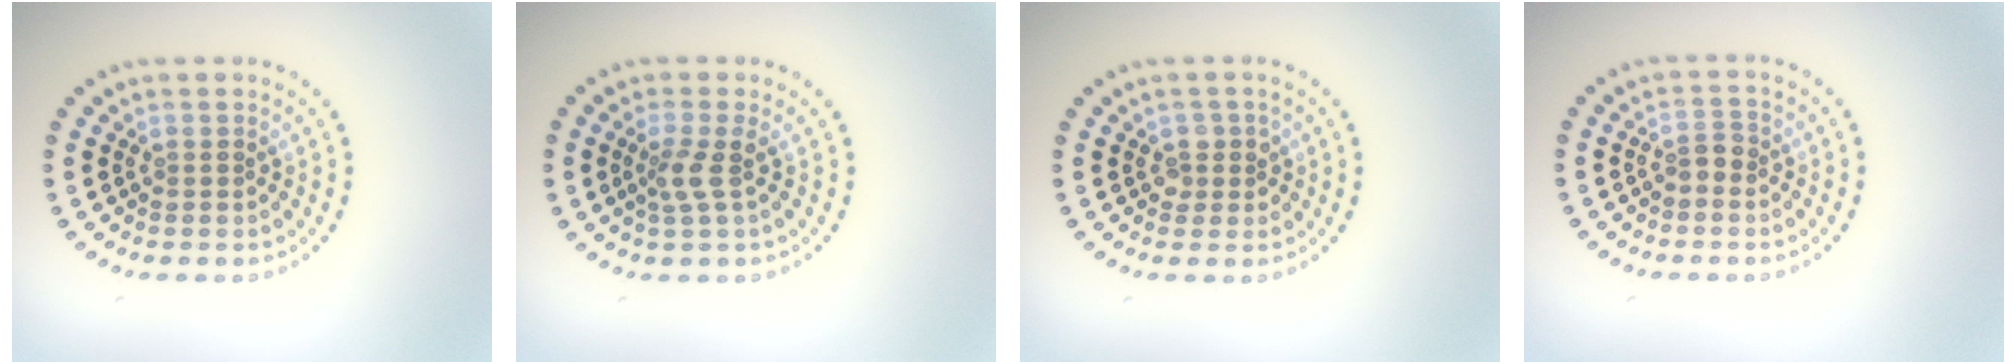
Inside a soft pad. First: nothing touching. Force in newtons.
{"total": 2.0, "press": 1.5, "slide": 1.3}
{"total": 1.5, "press": 1.4, "slide": 0.7}
{"total": 1.2, "press": 1.1, "slide": 0.5}